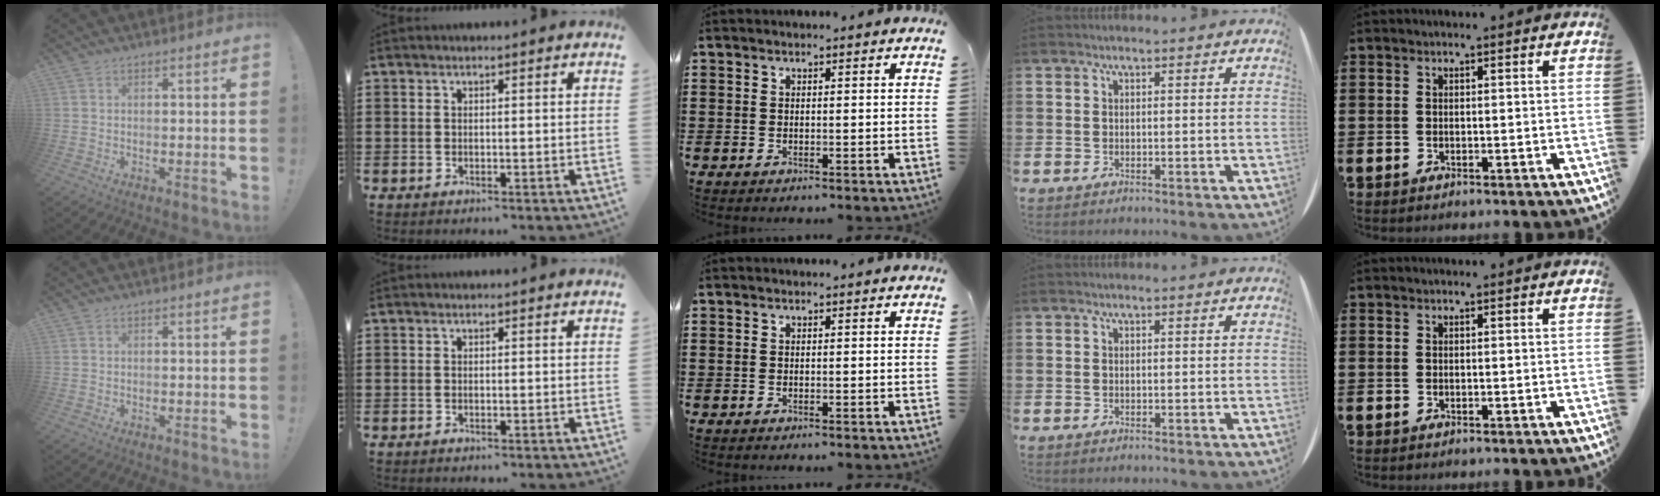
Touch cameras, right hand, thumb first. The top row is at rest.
{}